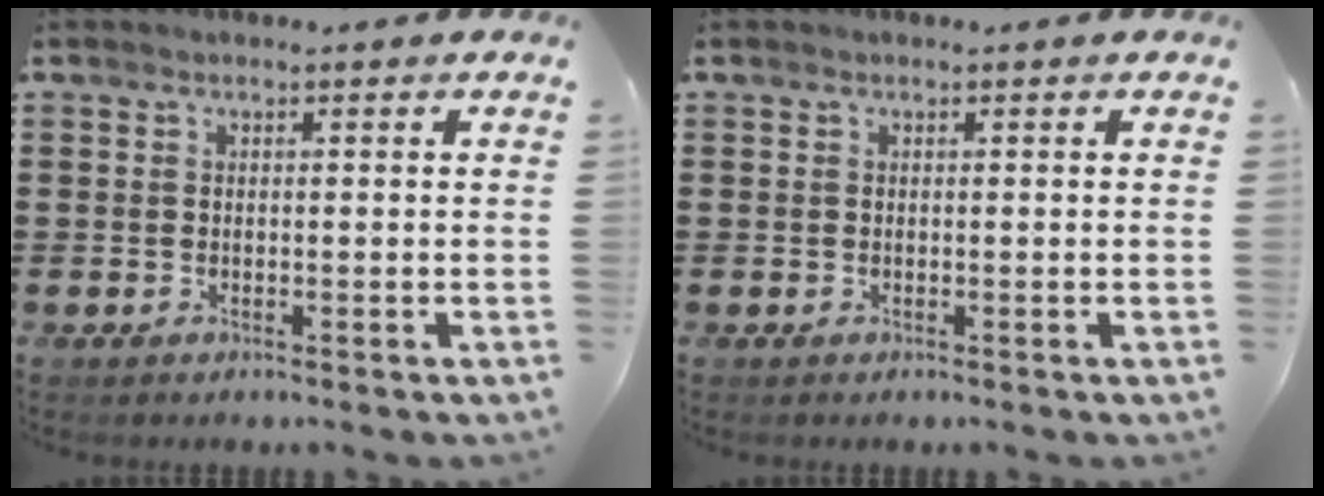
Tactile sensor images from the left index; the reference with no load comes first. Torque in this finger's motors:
{"motor_torque": [0.02, 0.02, 0.00, 0.01]}